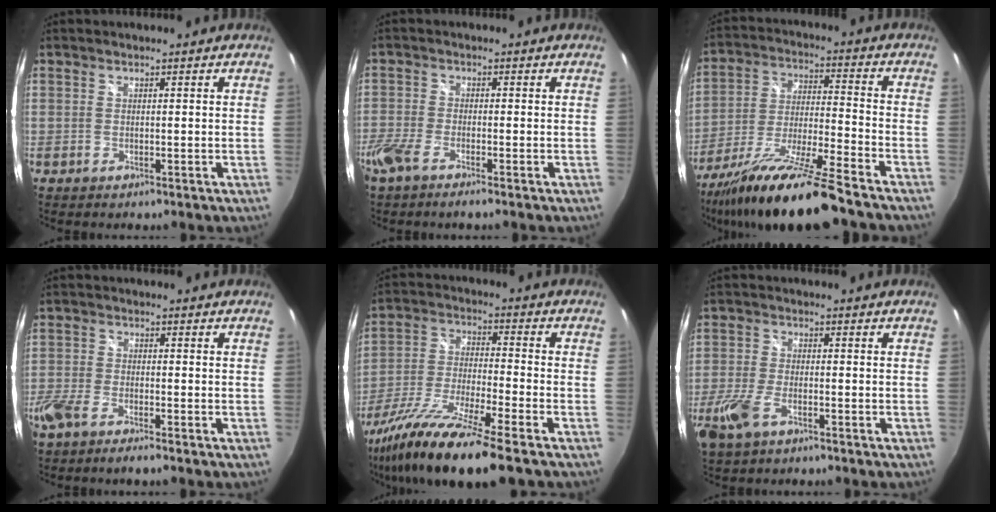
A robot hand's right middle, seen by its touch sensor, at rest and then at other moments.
{"total": 5.3, "force": [-3.9, 1.1, 3.5], "torque": [-0.092, -0.014, -0.081]}
{"total": 18.1, "force": [-14.2, 0.0, 11.2], "torque": [-0.218, -0.036, -0.251]}
{"total": 5.9, "force": [-4.6, 1.4, 3.5], "torque": [-0.092, -0.016, -0.094]}
{"total": 17.3, "force": [-12.7, 0.7, 11.7], "torque": [-0.237, -0.048, -0.232]}
{"total": 7.2, "force": [-4.1, 3.1, 5.0], "torque": [-0.127, -0.012, -0.079]}